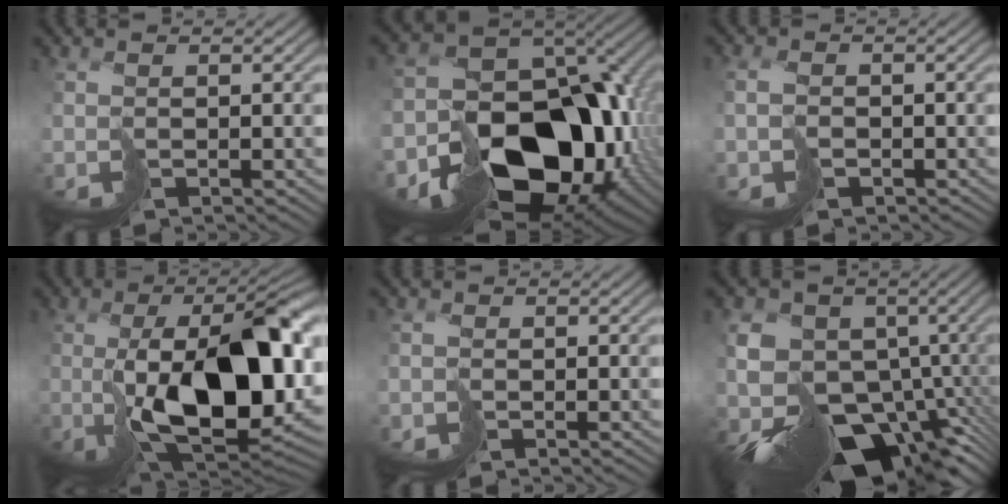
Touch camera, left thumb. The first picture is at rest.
{"total": 19.3, "force": [-6.9, 13.6, 11.8], "torque": [-0.206, -0.053, -0.083]}
{"total": 2.7, "force": [-1.0, 2.3, 0.9], "torque": [-0.014, 0.004, -0.023]}
{"total": 17.3, "force": [-1.1, 7.9, 15.3], "torque": [-0.225, -0.005, -0.002]}
{"total": 1.3, "force": [-0.3, 1.2, 0.2], "torque": [0.001, 0.003, -0.009]}
{"total": 14.2, "force": [-4.0, 10.4, 8.8], "torque": [-0.163, -0.015, -0.064]}